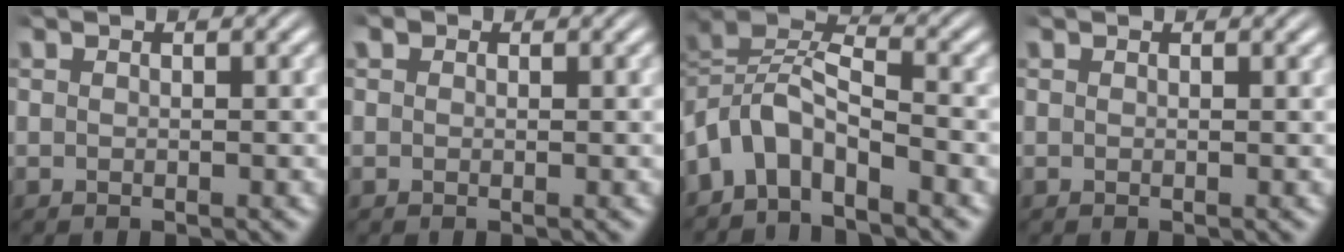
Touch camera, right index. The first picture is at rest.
{"total": 0.6, "force": [0.4, 0.5, 0.2], "torque": [-0.008, -0.007, 0.008]}
{"total": 9.0, "force": [-1.2, 7.5, 4.8], "torque": [-0.121, -0.023, -0.033]}
{"total": 0.0}